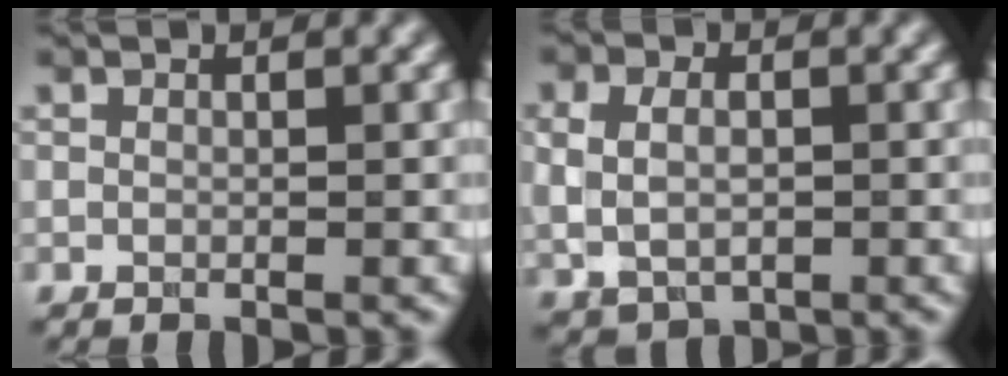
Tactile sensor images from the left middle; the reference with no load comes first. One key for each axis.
{"total": 4.7, "fx": 0.4, "fy": 3.4, "fz": 3.2, "tx": -0.053, "ty": 0.006, "tz": 0.002}